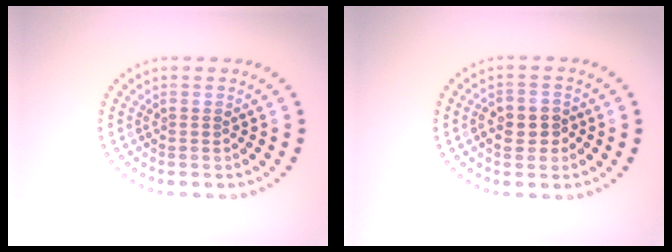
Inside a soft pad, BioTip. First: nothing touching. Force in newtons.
{"total": 2.8, "press": 2.8, "slide": 0.6}